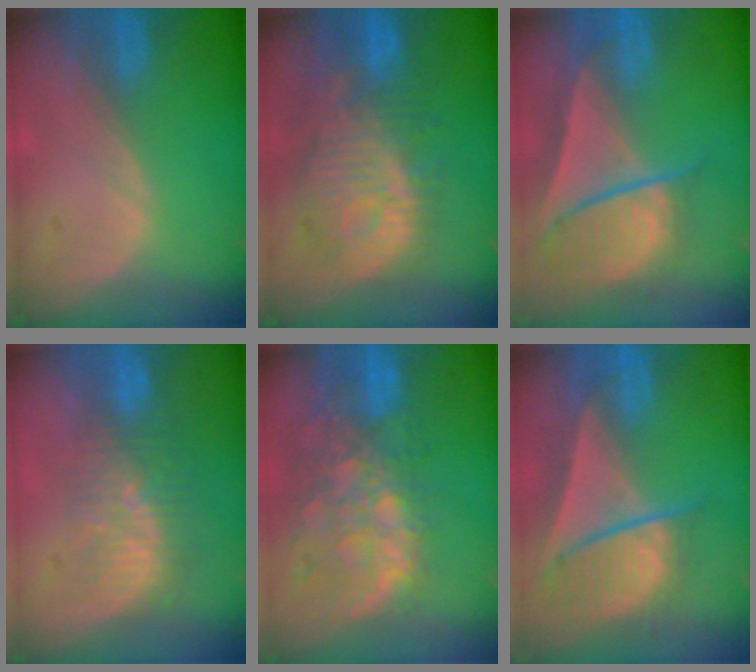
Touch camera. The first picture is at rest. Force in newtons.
{"total": 12.3, "press": 11.0, "slide": 5.4}
{"total": 9.6, "press": 8.2, "slide": 5.0}
{"total": 7.9, "press": 7.5, "slide": 2.5}
{"total": 11.7, "press": 9.9, "slide": 6.3}
{"total": 9.1, "press": 7.9, "slide": 4.5}